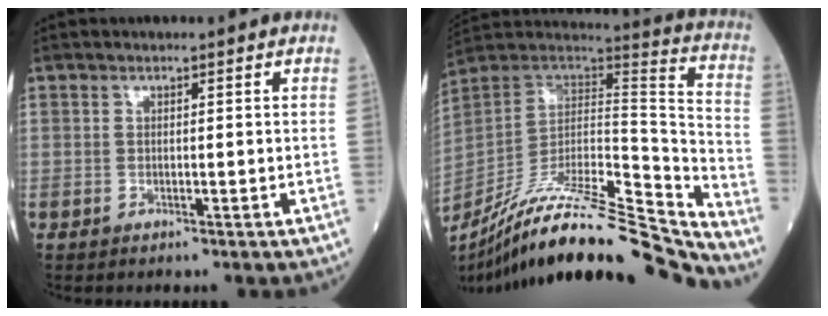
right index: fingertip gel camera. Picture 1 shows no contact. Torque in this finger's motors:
{"motor_torque": [-0.71, -1.42, 0.18, 0.07]}